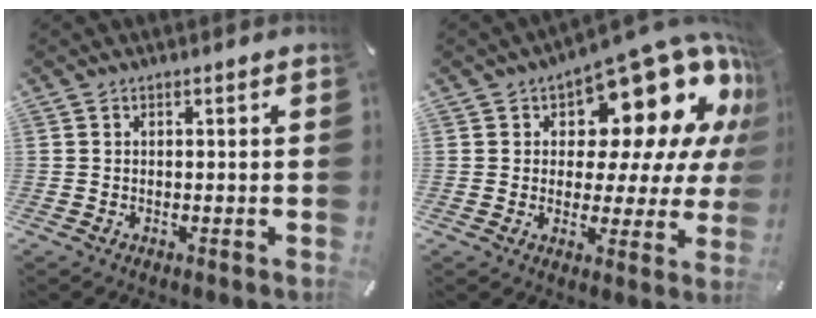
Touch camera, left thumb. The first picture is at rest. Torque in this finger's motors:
{"motor_torque": [2.39, 2.62, 1.98, -0.78, 0.11]}